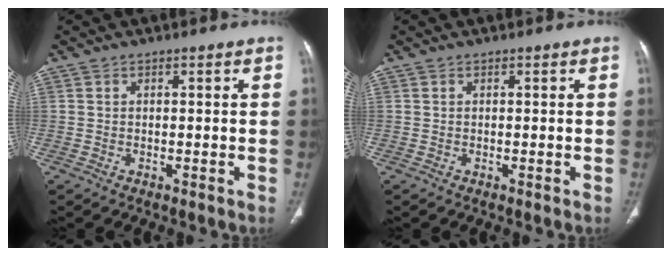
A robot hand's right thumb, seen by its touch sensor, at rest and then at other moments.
{"total": 0.0}